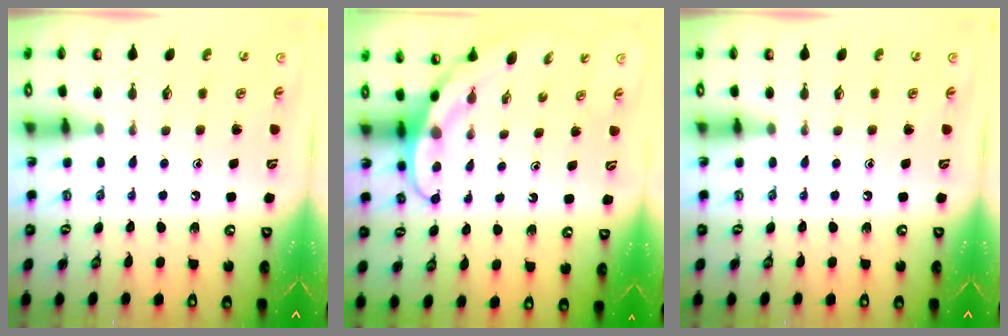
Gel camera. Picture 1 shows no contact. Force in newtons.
{"total": 3.9, "press": 3.9, "slide": 0.3}
{"total": 0.0}